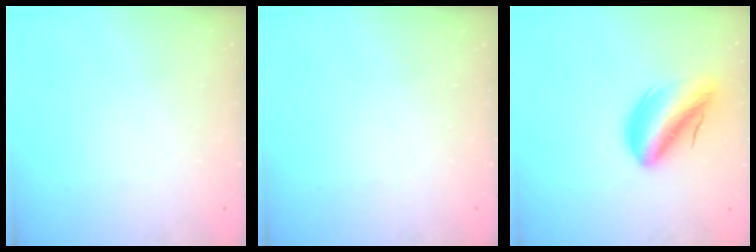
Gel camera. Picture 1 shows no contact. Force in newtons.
{"total": 0.0}
{"total": 10.9, "press": 10.5, "slide": 2.9}